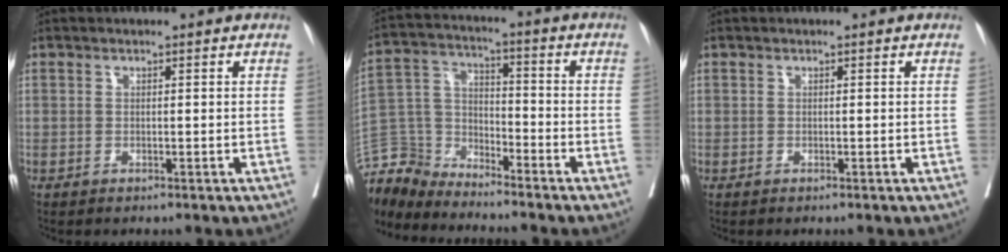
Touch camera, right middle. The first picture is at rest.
{"total": 9.3, "force": [-9.2, 1.2, -0.3], "torque": [0.004, 0.024, -0.186]}
{"total": 0.7, "force": [0.5, -0.5, 0.1], "torque": [-0.002, -0.003, 0.005]}